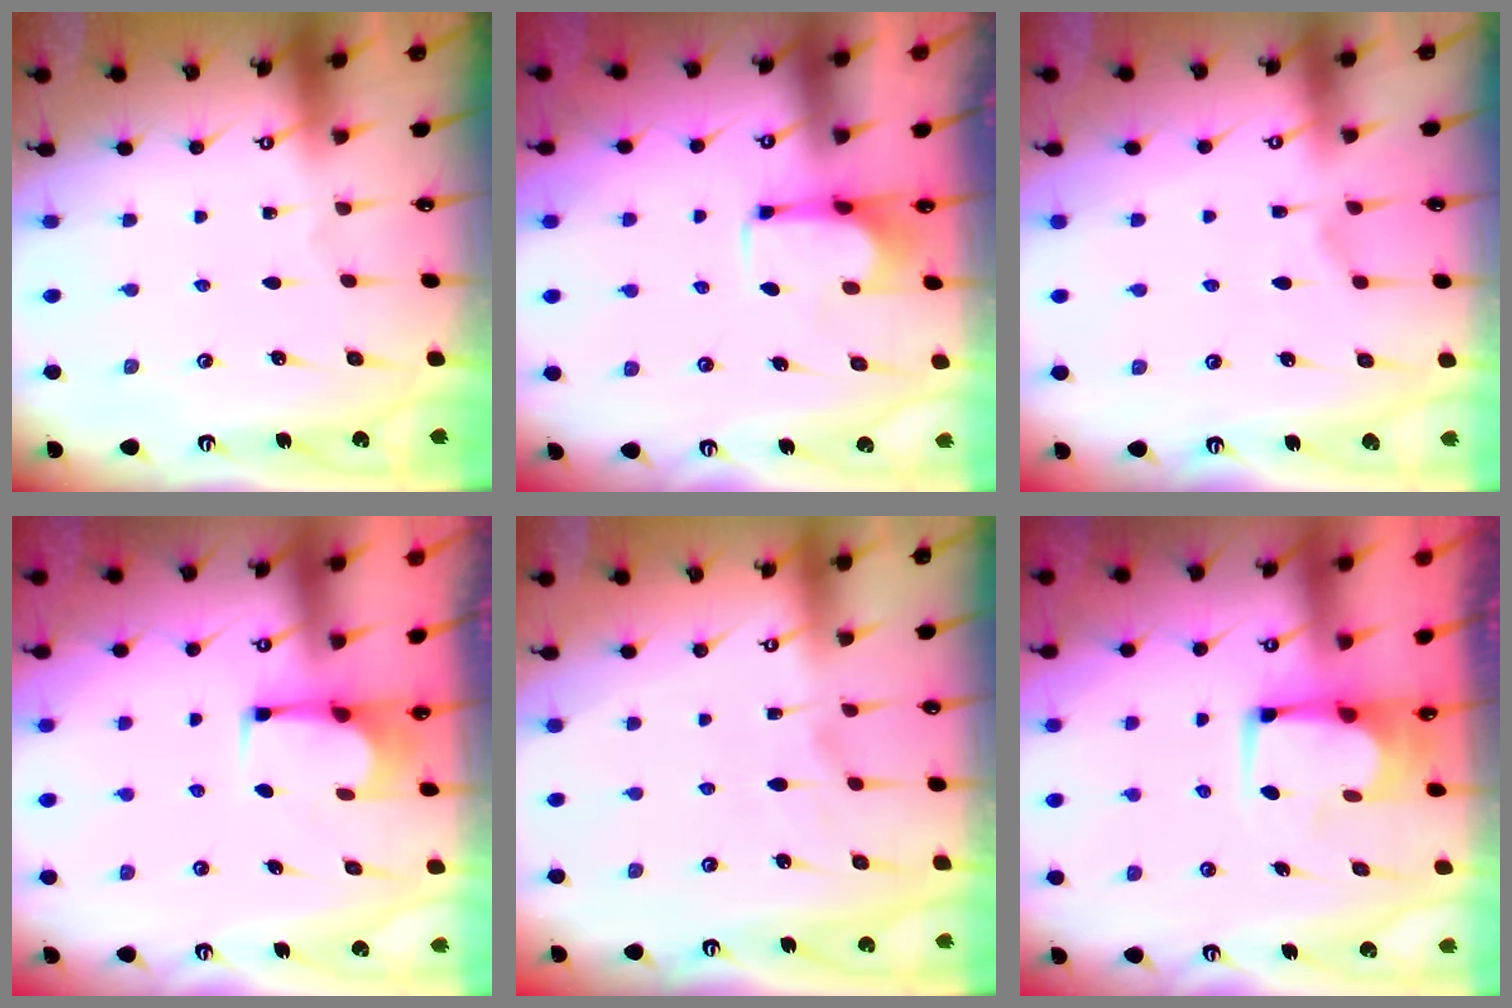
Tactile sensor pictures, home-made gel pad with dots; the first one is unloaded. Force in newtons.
{"total": 0.8, "press": 0.6, "slide": 0.6}
{"total": 2.0, "press": 1.5, "slide": 1.3}
{"total": 5.6, "press": 5.6, "slide": 0.5}
{"total": 1.4, "press": 0.9, "slide": 1.1}
{"total": 3.0, "press": 3.0, "slide": 0.2}